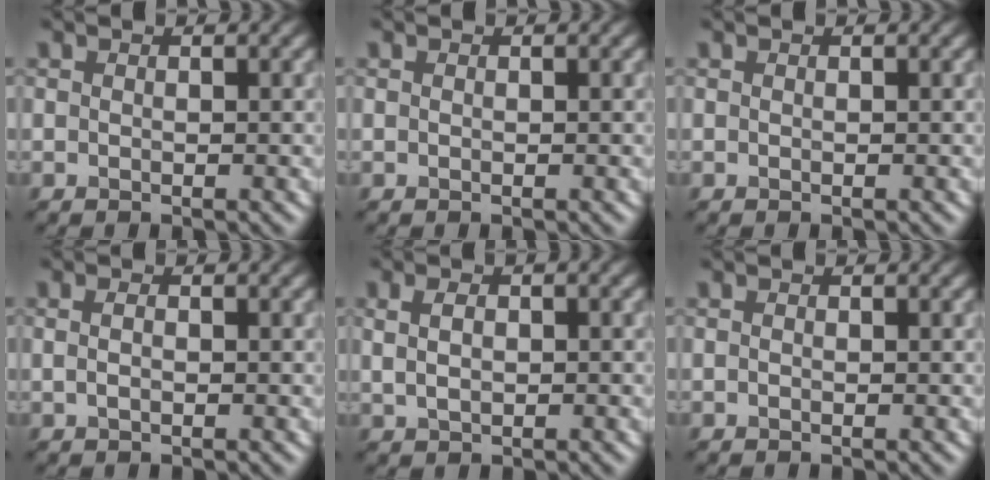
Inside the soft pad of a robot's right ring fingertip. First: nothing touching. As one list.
[{"total": 0.0}, {"total": 0.0}, {"total": 1.0, "force": [-0.6, -0.7, -0.3], "torque": [-0.022, -0.008, 0.014]}, {"total": 0.8, "force": [0.1, 0.2, 0.8], "torque": [-0.040, 0.004, 0.028]}, {"total": 0.6, "force": [-0.4, -0.4, -0.3], "torque": [-0.006, -0.007, 0.003]}]